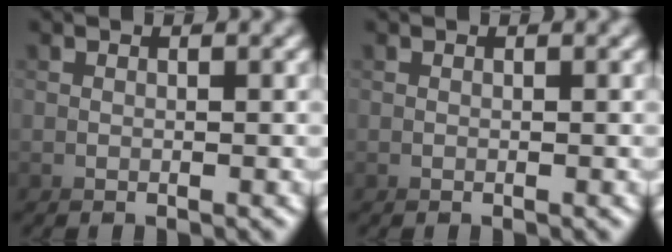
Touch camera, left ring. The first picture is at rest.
{"total": 0.0}